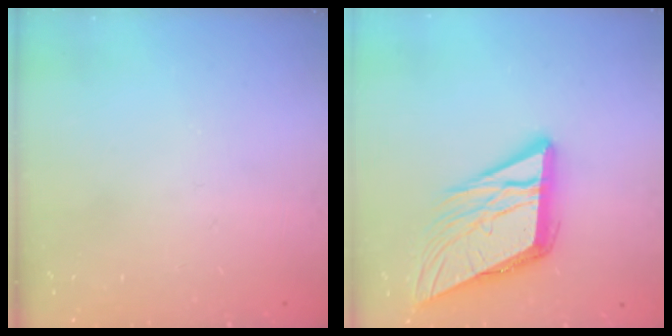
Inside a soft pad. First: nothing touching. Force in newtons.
{"total": 15.2, "press": 15.0, "slide": 2.6}